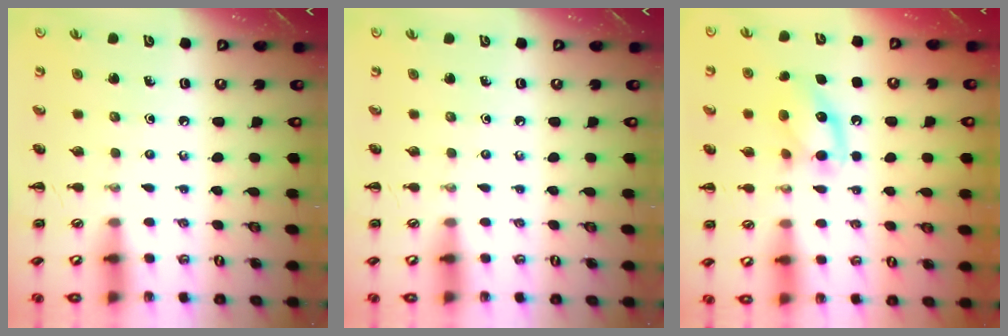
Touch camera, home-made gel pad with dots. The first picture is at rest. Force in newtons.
{"total": 0.0}
{"total": 12.7, "press": 12.6, "slide": 1.4}